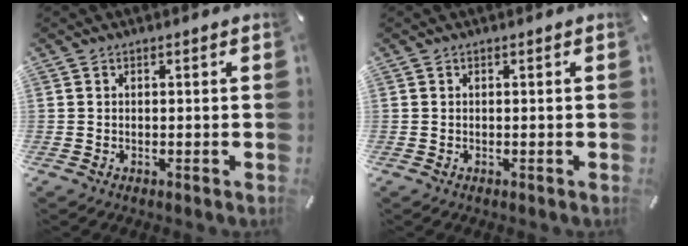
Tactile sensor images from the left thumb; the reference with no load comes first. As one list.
[{"total": 0.0}]